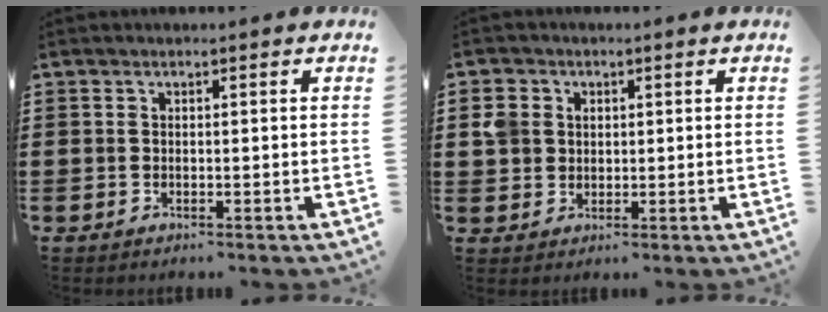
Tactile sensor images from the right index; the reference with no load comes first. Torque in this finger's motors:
{"motor_torque": [0.14, -0.05, 0.05, 0.03]}